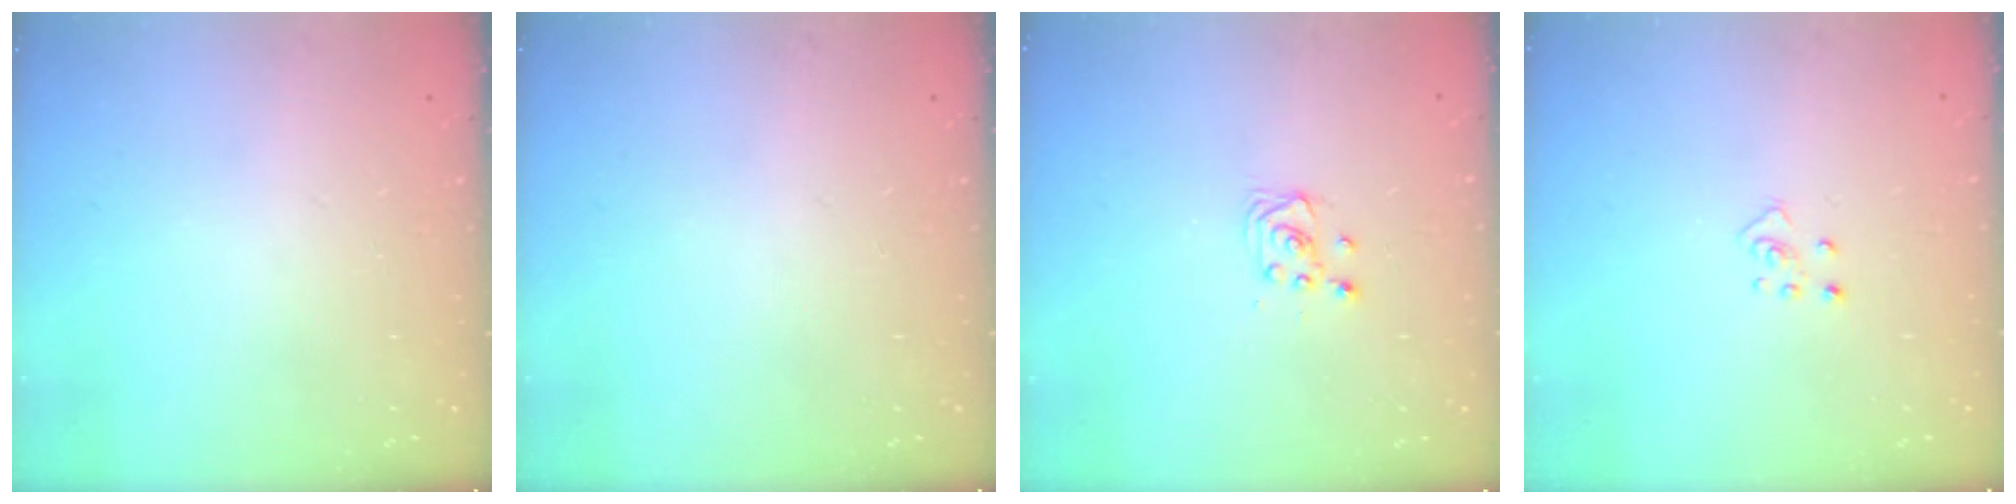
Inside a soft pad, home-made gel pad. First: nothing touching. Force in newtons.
{"total": 0.0}
{"total": 2.9, "press": 2.9, "slide": 0.4}
{"total": 3.7, "press": 3.7, "slide": 0.3}